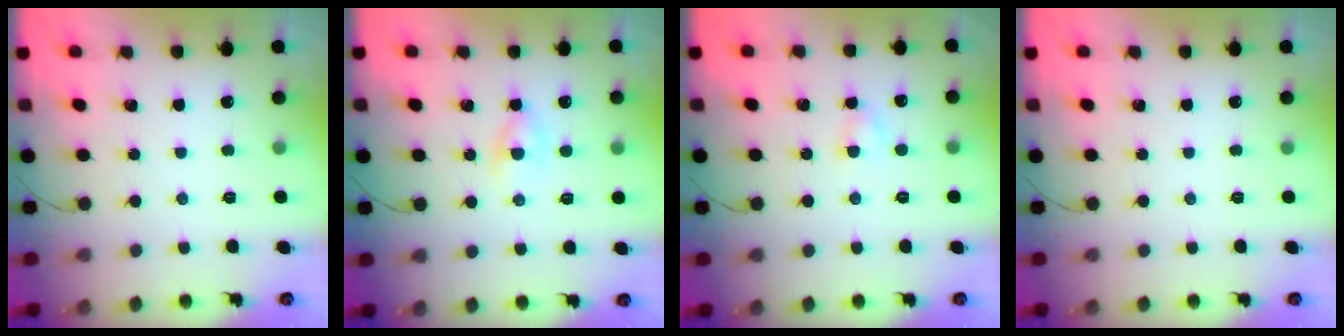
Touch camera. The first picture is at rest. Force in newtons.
{"total": 2.1, "press": 2.0, "slide": 0.8}
{"total": 2.8, "press": 2.6, "slide": 1.0}
{"total": 0.0}